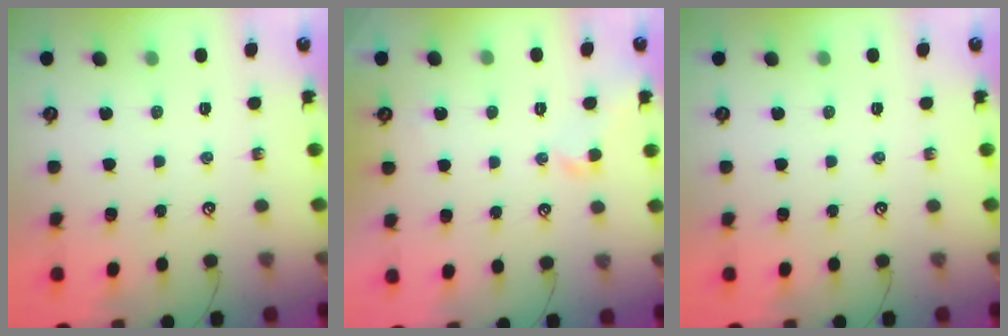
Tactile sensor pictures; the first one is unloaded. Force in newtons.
{"total": 1.4, "press": 1.3, "slide": 0.6}
{"total": 0.0}